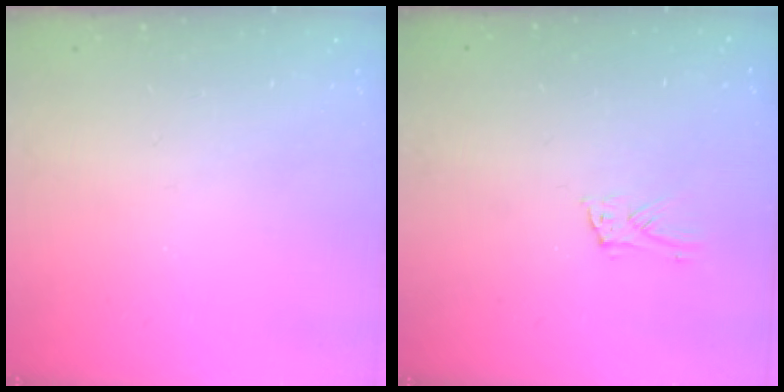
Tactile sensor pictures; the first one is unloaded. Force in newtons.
{"total": 4.2, "press": 4.2, "slide": 0.4}